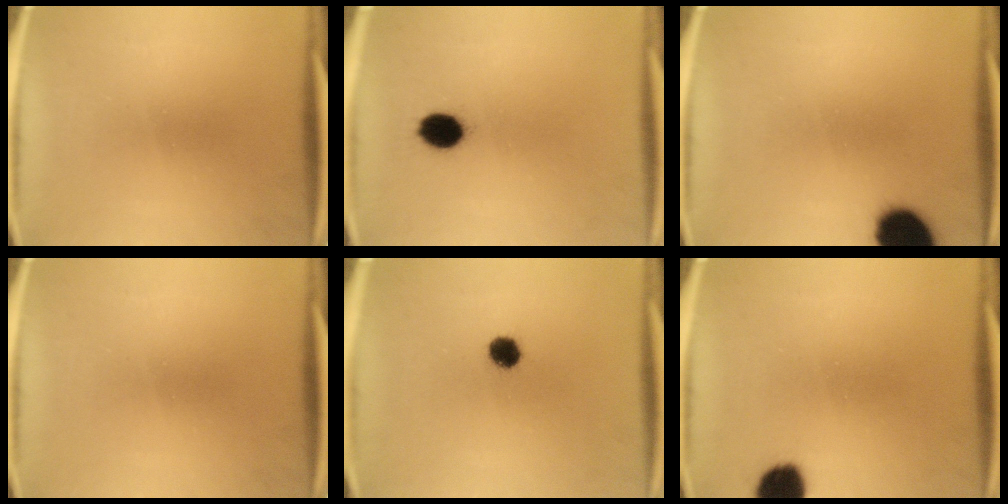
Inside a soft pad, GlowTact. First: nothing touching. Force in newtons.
{"total": 5.7}
{"total": 12.6}
{"total": 0.0}
{"total": 4.3}
{"total": 7.2}